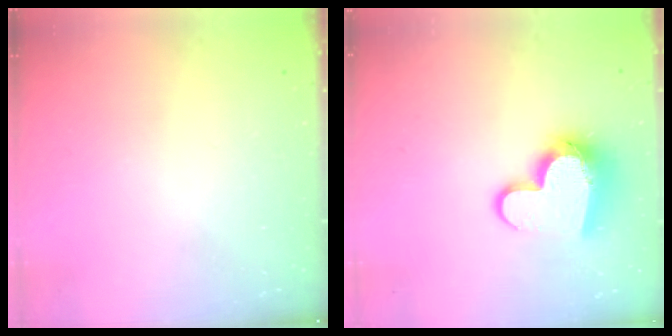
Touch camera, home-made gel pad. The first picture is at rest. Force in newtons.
{"total": 12.4, "press": 12.3, "slide": 1.2}